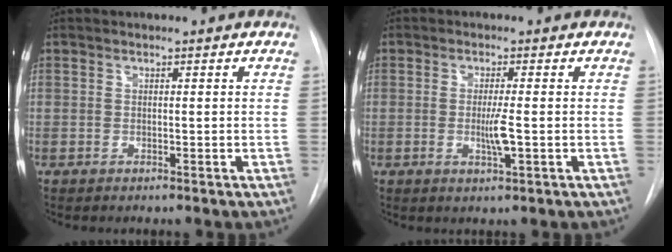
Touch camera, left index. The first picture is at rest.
{"total": 3.4, "force": [-0.8, 0.1, 3.3], "torque": [-0.063, -0.009, -0.015]}